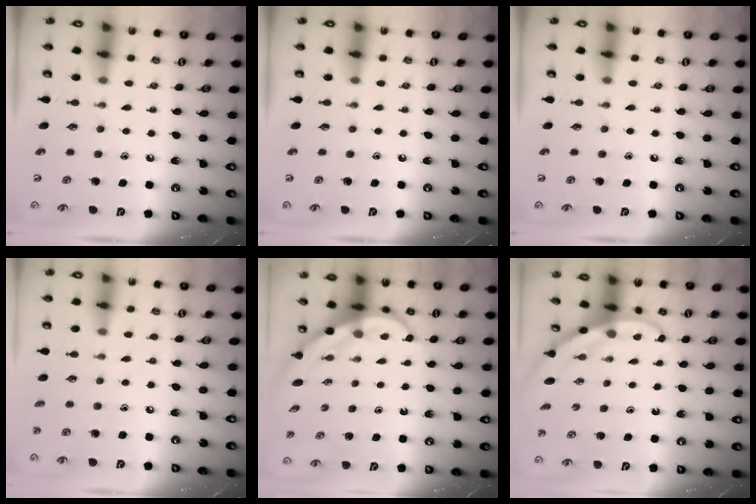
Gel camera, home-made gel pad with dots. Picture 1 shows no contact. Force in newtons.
{"total": 0.0}
{"total": 0.0}
{"total": 4.3, "press": 4.3, "slide": 0.5}
{"total": 7.4, "press": 7.4, "slide": 0.8}
{"total": 2.9, "press": 2.9, "slide": 0.1}